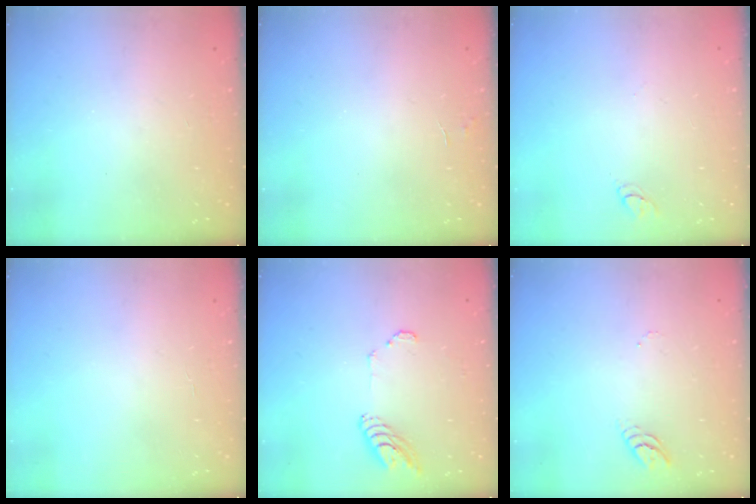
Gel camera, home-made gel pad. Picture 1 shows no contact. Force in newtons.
{"total": 2.2, "press": 2.2, "slide": 0.2}
{"total": 2.8, "press": 2.8, "slide": 0.3}
{"total": 0.9, "press": 0.9, "slide": 0.1}
{"total": 7.5, "press": 7.5, "slide": 0.8}
{"total": 3.0, "press": 3.0, "slide": 0.4}